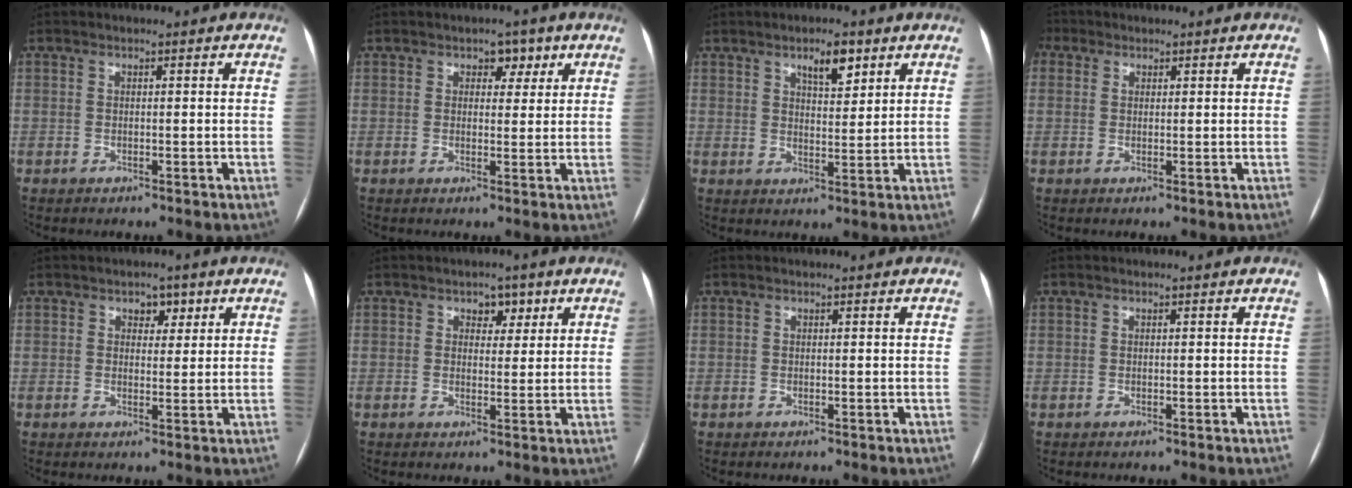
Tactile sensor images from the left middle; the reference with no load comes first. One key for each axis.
{"total": 3.0, "fx": 1.6, "fy": 2.0, "fz": 1.5, "tx": -0.010, "ty": 0.005, "tz": 0.019}
{"total": 4.9, "fx": 3.0, "fy": 1.6, "fz": 3.4, "tx": -0.055, "ty": 0.002, "tz": 0.049}
{"total": 3.4, "fx": 1.5, "fy": 2.8, "fz": 1.0, "tx": -0.023, "ty": 0.017, "tz": 0.027}
{"total": 2.7, "fx": 1.5, "fy": 1.8, "fz": 1.4, "tx": -0.012, "ty": 0.004, "tz": 0.020}
{"total": 3.0, "fx": 1.7, "fy": 2.0, "fz": 1.5, "tx": -0.012, "ty": 0.004, "tz": 0.022}
{"total": 0.9, "fx": 0.8, "fy": 0.0, "fz": 0.2, "tx": -0.010, "ty": 0.008, "tz": 0.014}
{"total": 0.0}